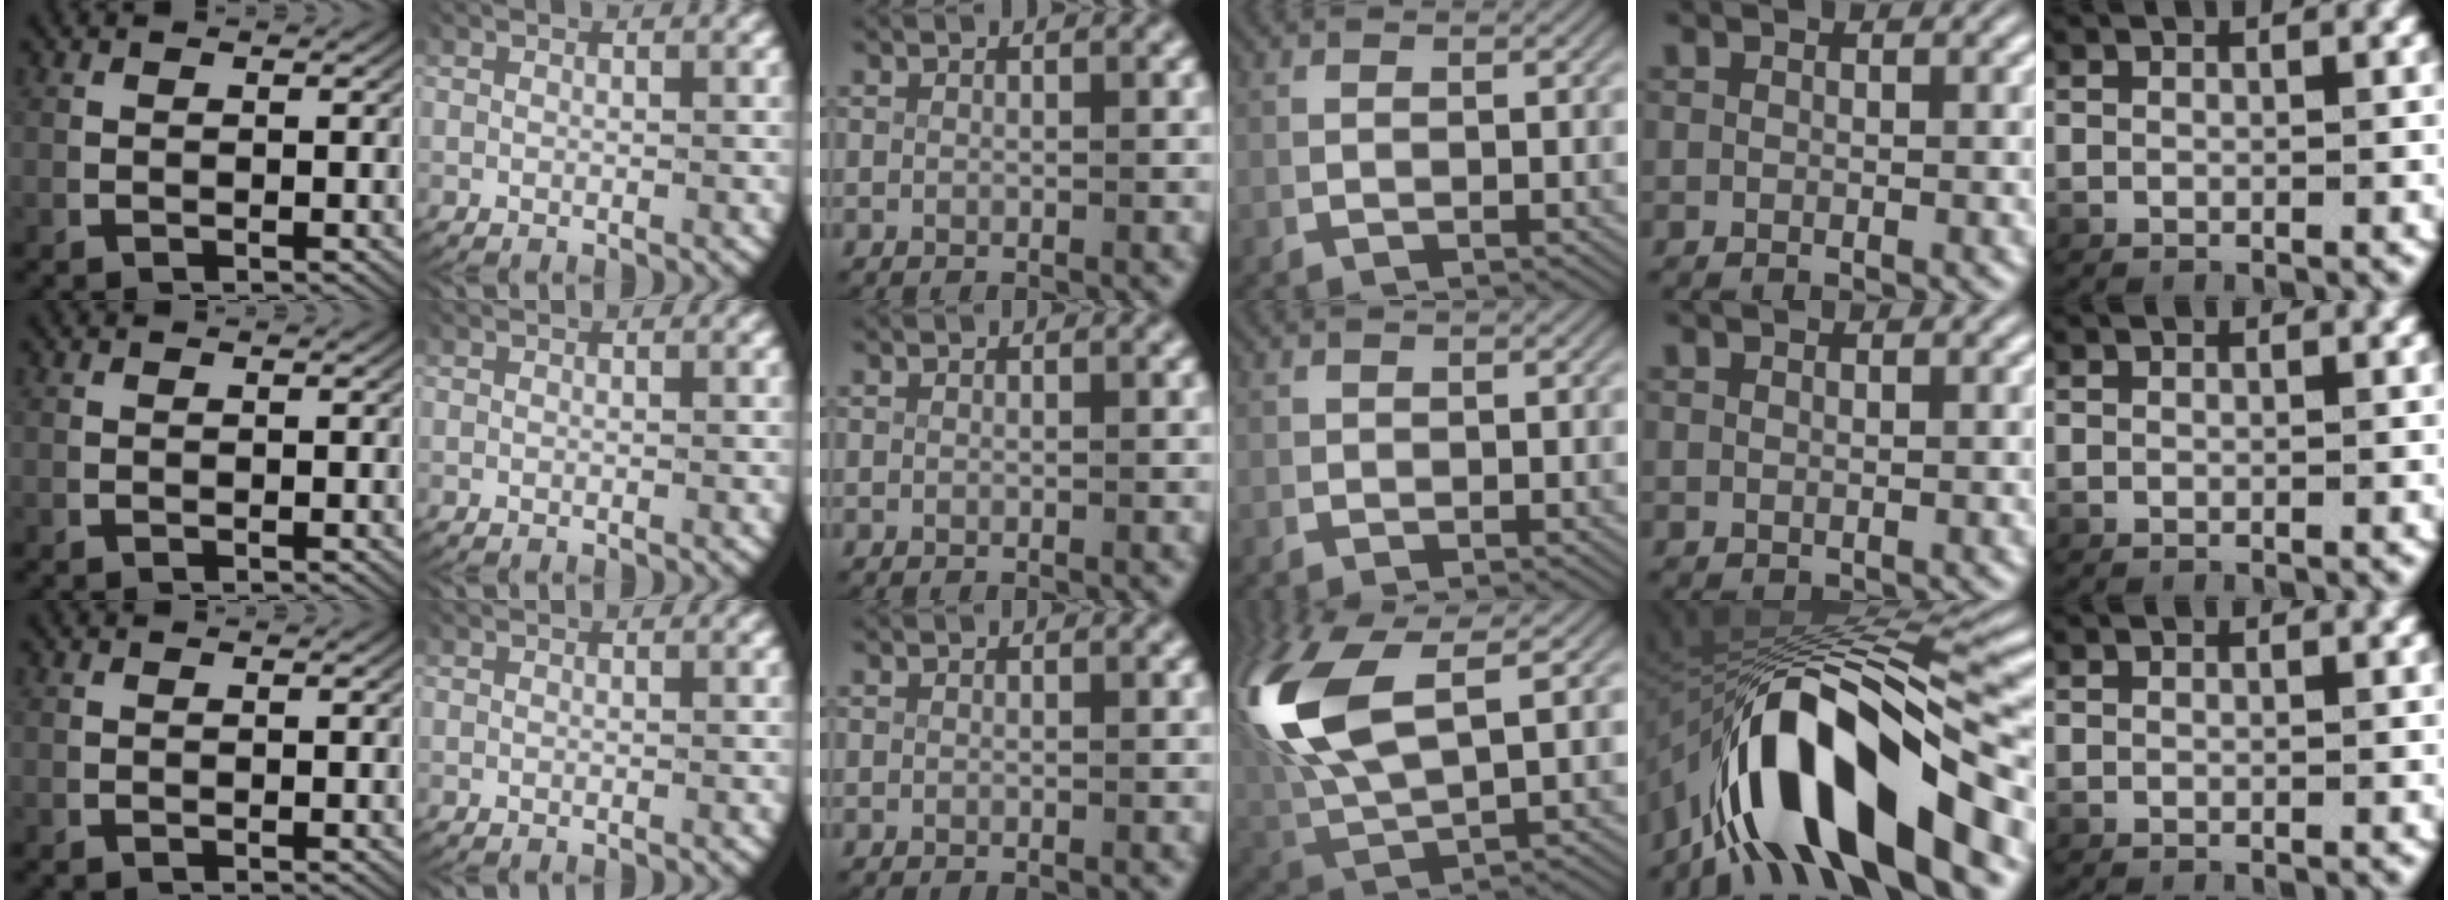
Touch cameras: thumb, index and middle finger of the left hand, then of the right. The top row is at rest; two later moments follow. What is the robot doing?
{"motion": "lift_and_place", "object": "scissors"}